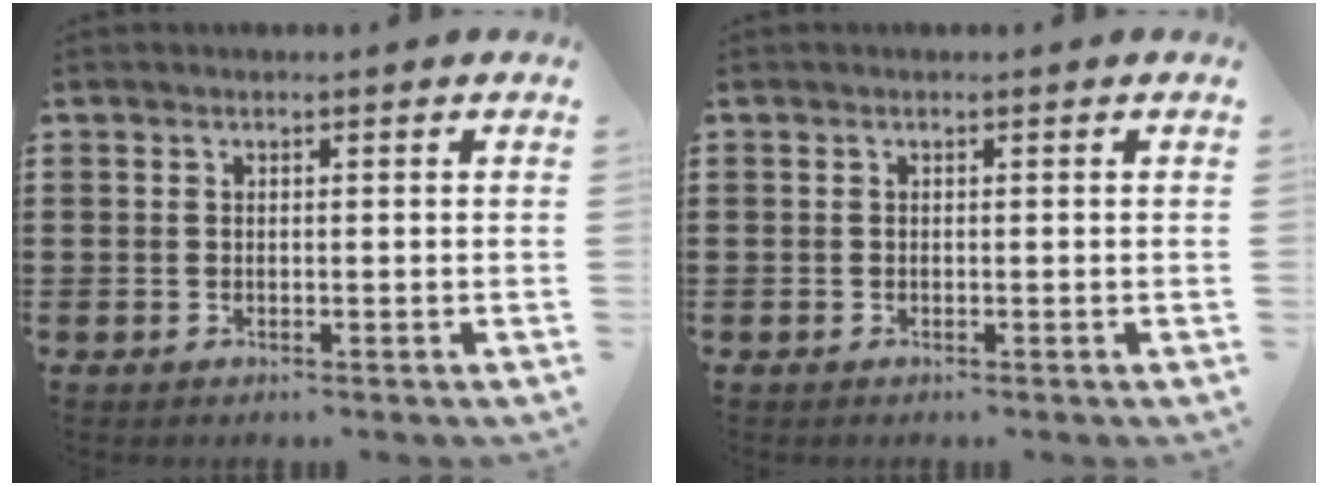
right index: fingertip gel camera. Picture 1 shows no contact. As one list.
[{"total": 0.0}]